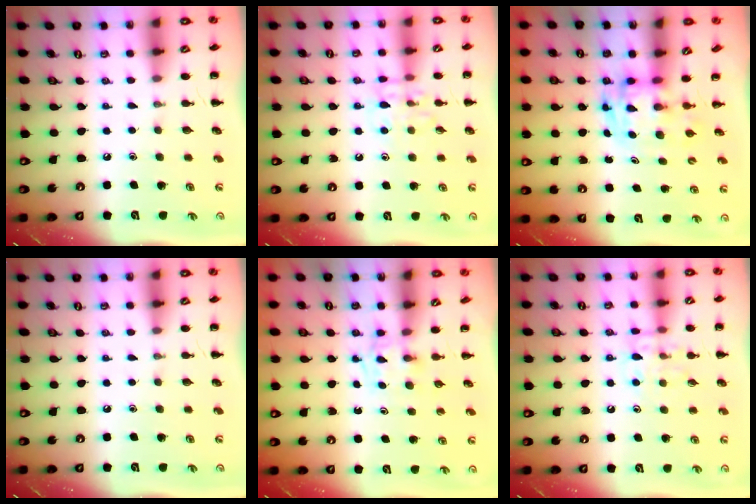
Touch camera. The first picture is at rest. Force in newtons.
{"total": 9.5, "press": 9.5, "slide": 0.8}
{"total": 3.3, "press": 3.3, "slide": 0.6}
{"total": 0.0}
{"total": 2.7, "press": 2.5, "slide": 1.0}
{"total": 9.7, "press": 9.5, "slide": 1.6}